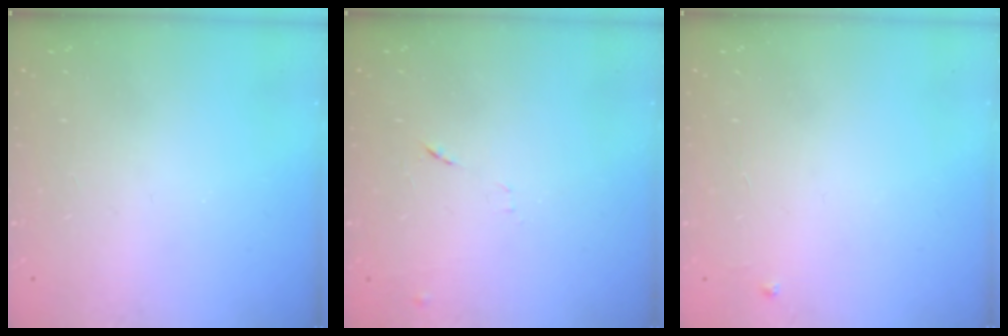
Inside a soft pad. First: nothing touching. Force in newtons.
{"total": 7.3, "press": 7.2, "slide": 0.7}
{"total": 3.1, "press": 3.1, "slide": 0.5}